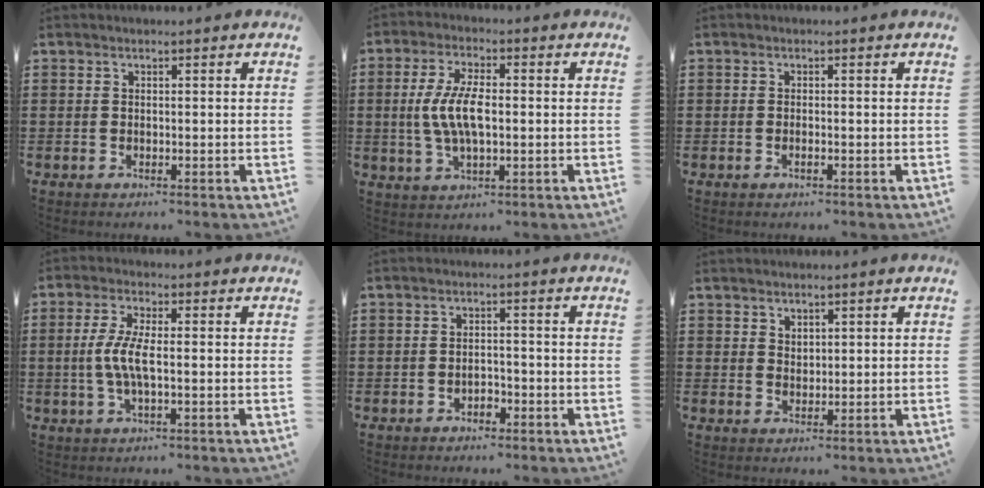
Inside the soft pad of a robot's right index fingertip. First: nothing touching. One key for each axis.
{"total": 7.6, "fx": -0.3, "fy": 3.0, "fz": 7.0, "tx": -0.161, "ty": -0.003, "tz": -0.015}
{"total": 0.7, "fx": -0.3, "fy": 0.2, "fz": 0.6, "tx": -0.013, "ty": -0.005, "tz": -0.004}
{"total": 5.2, "fx": -0.6, "fy": 1.3, "fz": 5.0, "tx": -0.118, "ty": -0.008, "tz": -0.021}
{"total": 2.0, "fx": -1.4, "fy": 1.0, "fz": 1.0, "tx": -0.023, "ty": 0.000, "tz": -0.029}
{"total": 1.8, "fx": 1.5, "fy": 0.9, "fz": 0.2, "tx": -0.005, "ty": 0.003, "tz": 0.029}